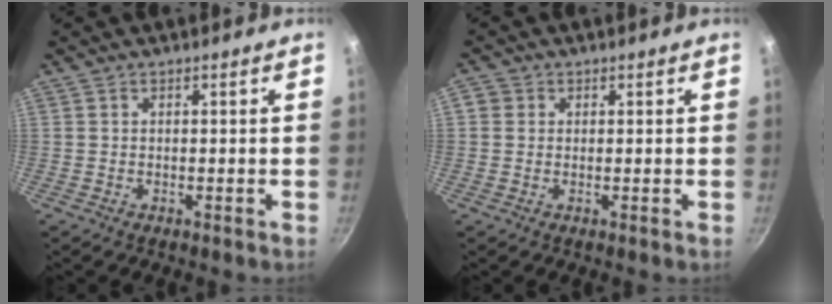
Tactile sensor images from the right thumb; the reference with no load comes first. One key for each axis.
{"total": 2.1, "fx": 0.3, "fy": 2.0, "fz": 0.7, "tx": -0.003, "ty": 0.003, "tz": 0.000}